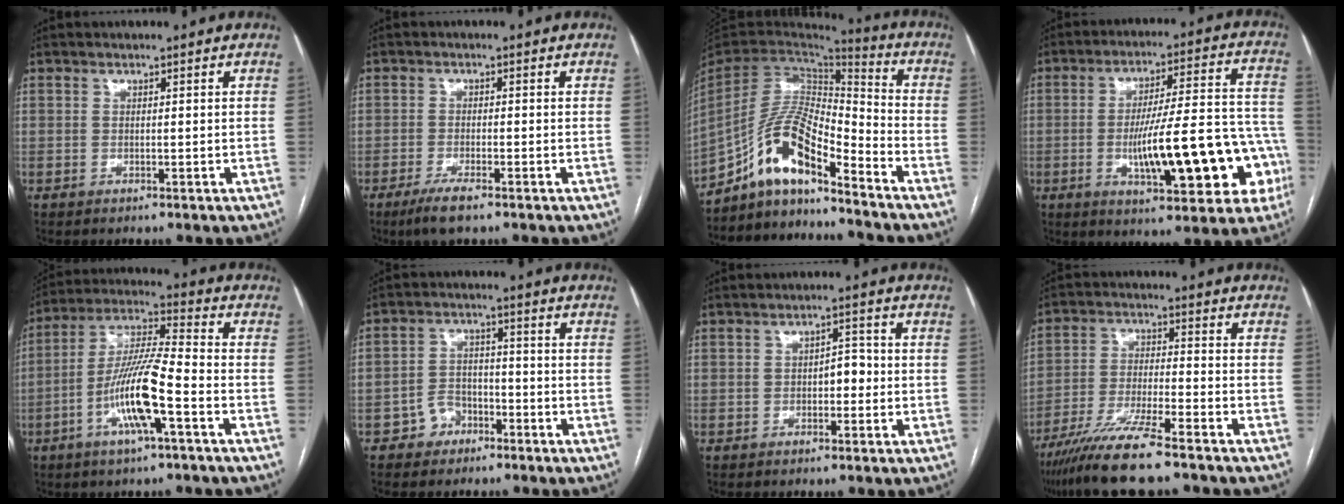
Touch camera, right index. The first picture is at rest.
{"total": 4.0, "force": [-2.8, 0.7, 2.8], "torque": [-0.060, -0.007, -0.050]}
{"total": 13.3, "force": [-9.8, 2.7, 8.5], "torque": [-0.164, 0.023, -0.176]}
{"total": 20.0, "force": [-5.7, 4.4, 18.7], "torque": [-0.216, 0.034, -0.066]}
{"total": 12.9, "force": [-4.6, 1.1, 12.0], "torque": [-0.237, 0.003, -0.088]}
{"total": 4.6, "force": [-2.7, 3.6, 1.0], "torque": [-0.013, 0.018, -0.044]}
{"total": 3.1, "force": [-0.5, 1.7, 2.6], "torque": [-0.037, 0.015, -0.007]}
{"total": 11.6, "force": [-9.1, 0.2, 7.3], "torque": [-0.132, -0.033, -0.161]}